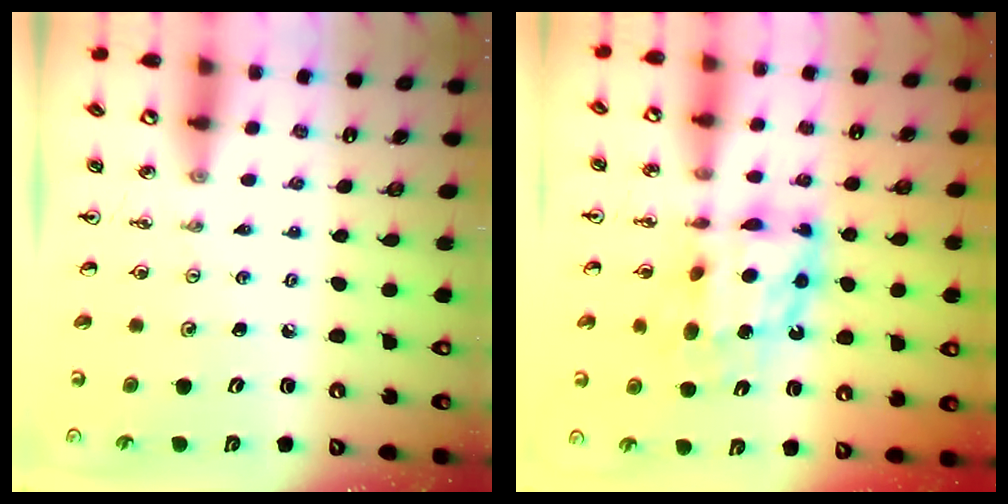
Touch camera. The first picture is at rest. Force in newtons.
{"total": 11.4, "press": 11.4, "slide": 1.1}